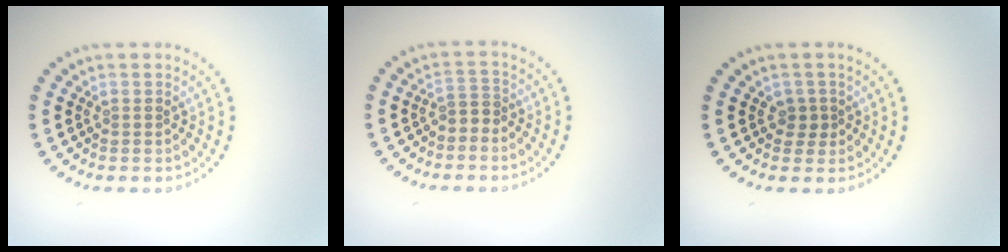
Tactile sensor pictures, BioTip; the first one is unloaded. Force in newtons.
{"total": 1.4, "press": 1.1, "slide": 0.9}
{"total": 1.2, "press": 1.0, "slide": 0.7}